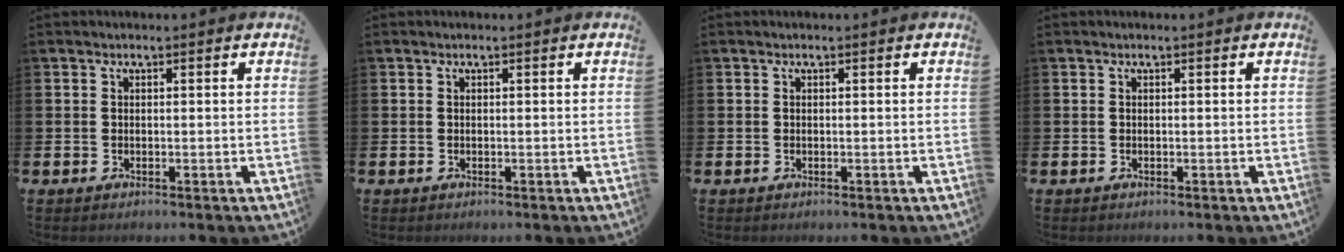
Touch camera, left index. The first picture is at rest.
{"total": 0.0}
{"total": 0.0}
{"total": 0.0}